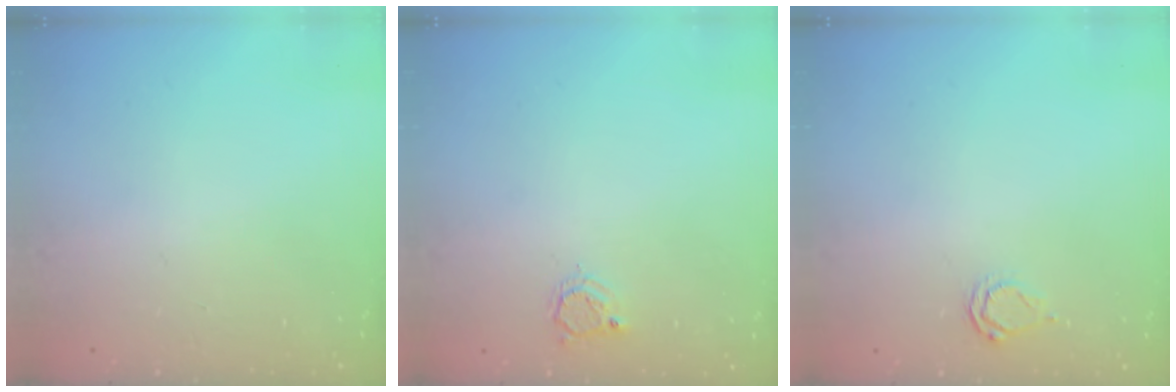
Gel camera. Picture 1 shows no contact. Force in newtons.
{"total": 3.6, "press": 3.5, "slide": 0.4}
{"total": 2.5, "press": 2.4, "slide": 0.3}